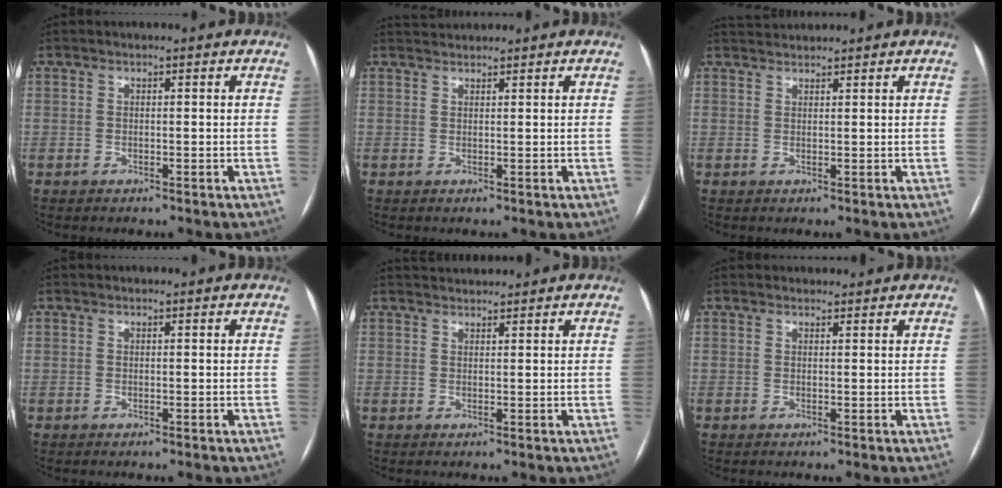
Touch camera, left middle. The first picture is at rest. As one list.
[{"total": 1.8, "force": [1.7, -0.3, -0.2], "torque": [-0.001, 0.016, 0.041]}, {"total": 2.5, "force": [2.4, -0.2, -0.1], "torque": [-0.003, 0.022, 0.050]}, {"total": 0.0}, {"total": 2.4, "force": [2.4, 0.0, 0.0], "torque": [-0.004, 0.022, 0.046]}, {"total": 1.6, "force": [1.5, 0.5, 0.0], "torque": [-0.004, 0.013, 0.022]}]